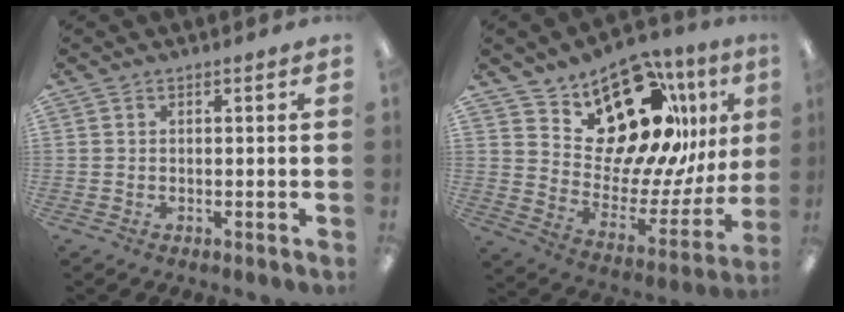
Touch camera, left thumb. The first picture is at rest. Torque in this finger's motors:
{"motor_torque": [0.66, 0.47, 1.02, -1.07, 0.09]}